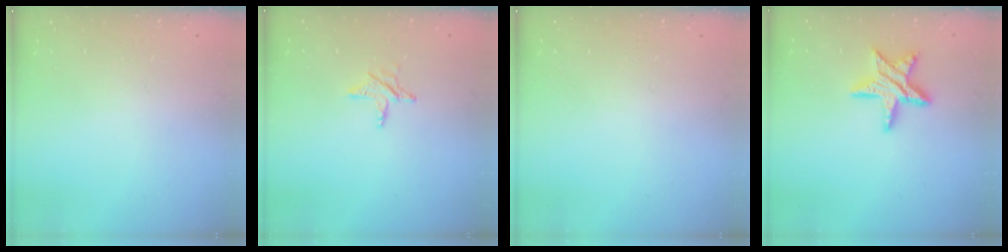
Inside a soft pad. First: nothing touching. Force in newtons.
{"total": 4.9, "press": 4.8, "slide": 0.4}
{"total": 0.0}
{"total": 12.5, "press": 12.5, "slide": 1.0}